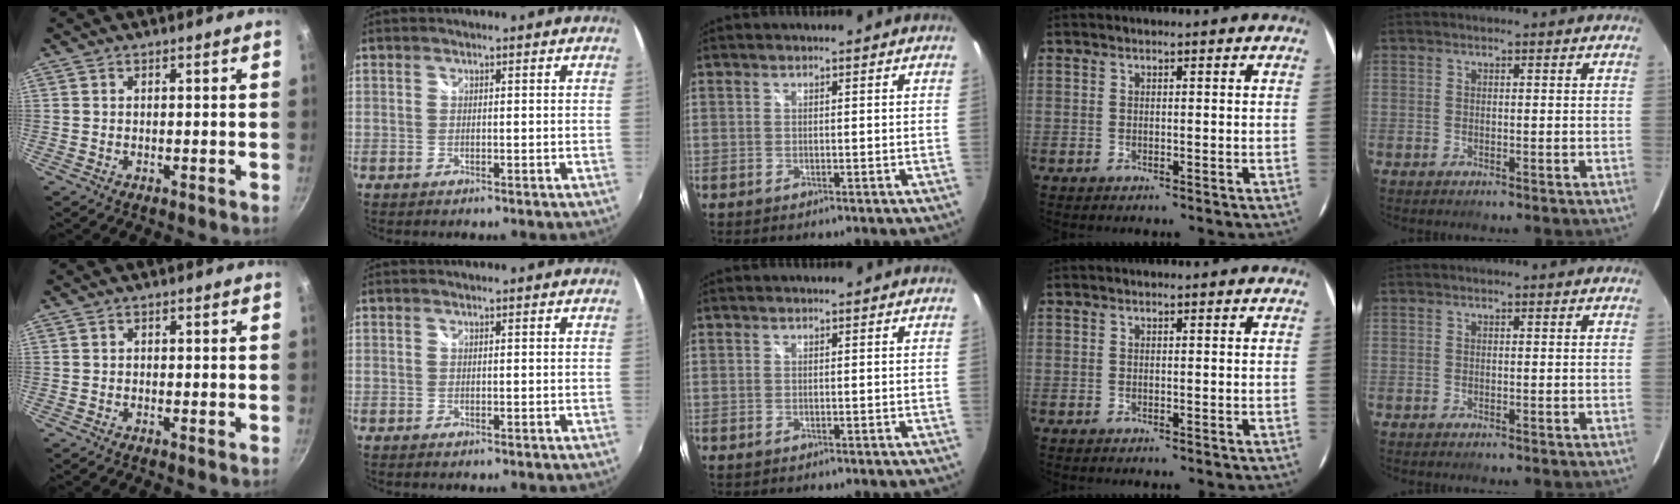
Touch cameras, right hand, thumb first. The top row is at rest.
{"thumb": {"total": 0.5, "force": [-0.2, 0.4, 0.3], "torque": [-0.004, 0.002, -0.004]}}